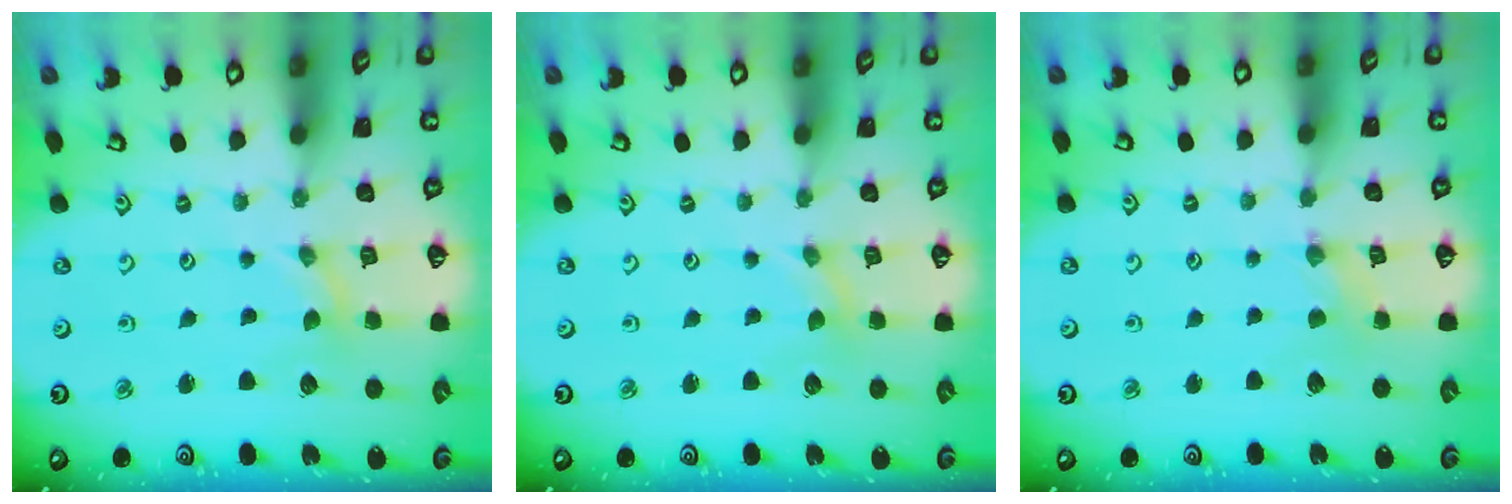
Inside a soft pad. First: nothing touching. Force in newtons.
{"total": 0.0}
{"total": 1.2, "press": 1.2, "slide": 0.2}